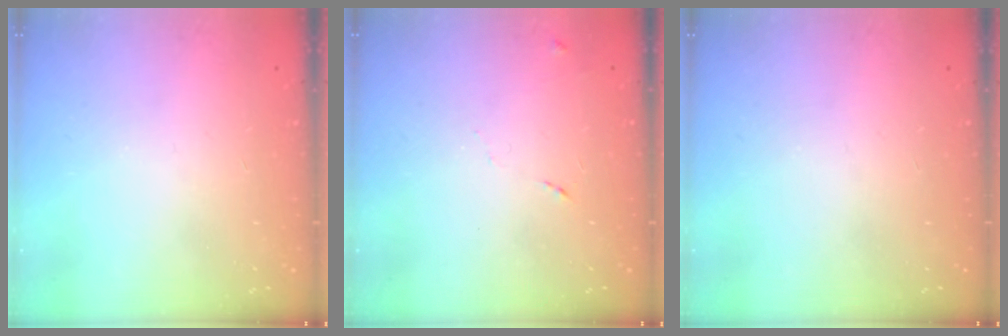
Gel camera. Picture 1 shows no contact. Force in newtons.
{"total": 4.7, "press": 4.7, "slide": 0.6}
{"total": 0.0}